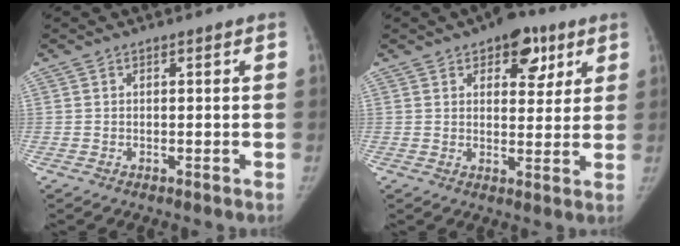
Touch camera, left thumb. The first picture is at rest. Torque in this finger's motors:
{"motor_torque": [1.04, 0.49, 0.73, -0.46, 0.18]}